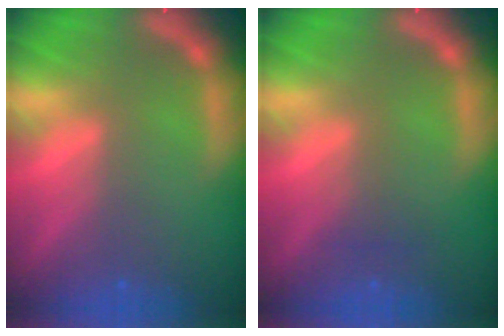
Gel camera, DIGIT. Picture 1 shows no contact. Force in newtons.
{"total": 1.5}